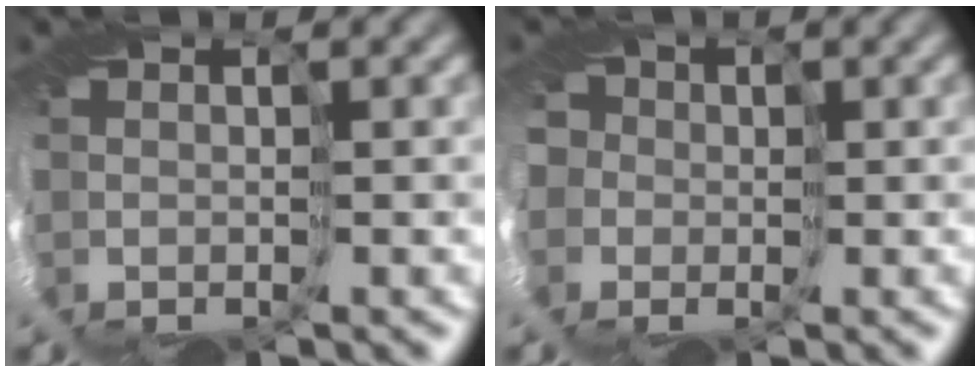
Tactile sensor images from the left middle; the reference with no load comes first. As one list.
[{"total": 6.6, "force": [-1.2, 6.2, 1.9], "torque": [-0.058, 0.014, -0.055]}]